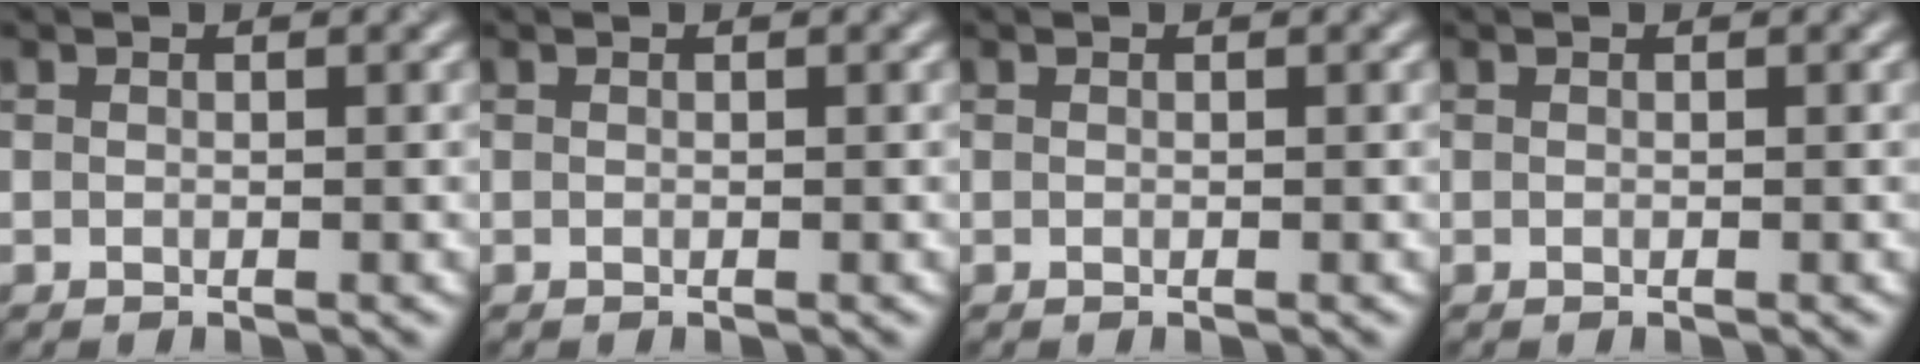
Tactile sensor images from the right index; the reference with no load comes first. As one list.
[{"total": 0.0}, {"total": 0.0}, {"total": 0.0}]